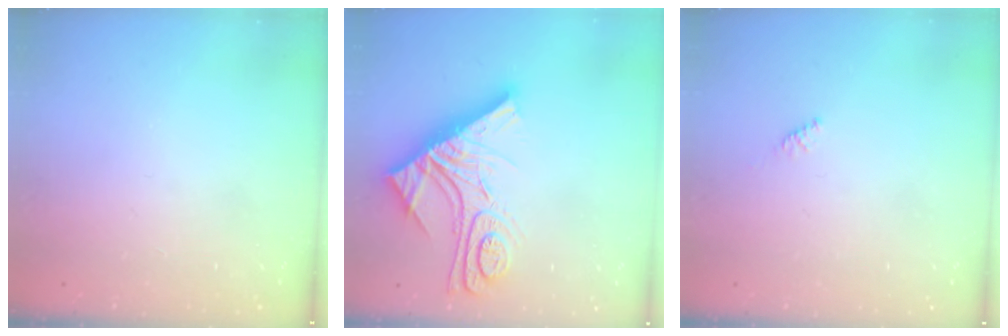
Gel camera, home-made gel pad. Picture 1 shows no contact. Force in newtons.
{"total": 17.1, "press": 17.0, "slide": 1.5}
{"total": 1.6, "press": 1.5, "slide": 0.4}